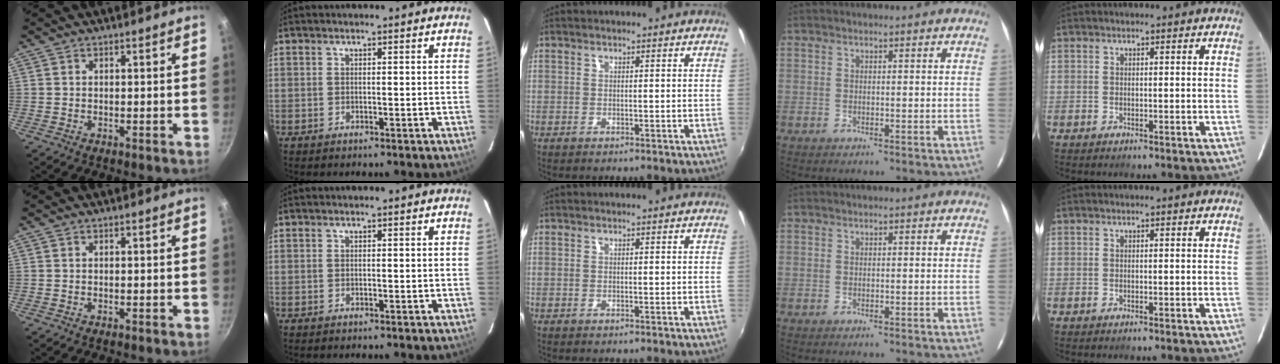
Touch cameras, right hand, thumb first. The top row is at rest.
{}